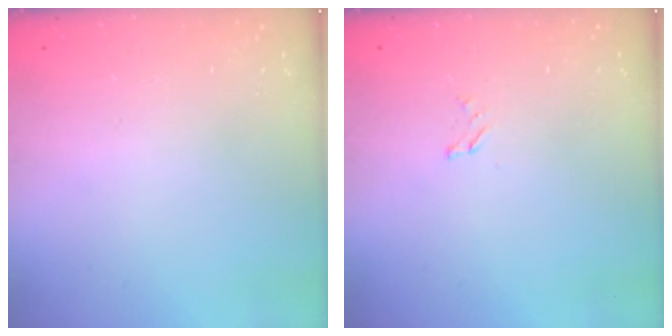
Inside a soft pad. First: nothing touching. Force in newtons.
{"total": 1.3, "press": 1.2, "slide": 0.1}